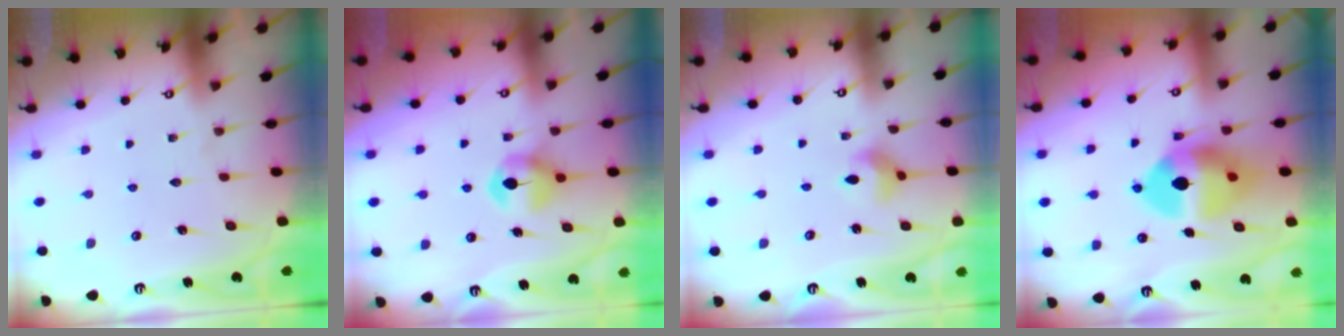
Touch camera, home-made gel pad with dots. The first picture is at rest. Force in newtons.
{"total": 7.3, "press": 7.3, "slide": 0.4}
{"total": 5.8, "press": 5.7, "slide": 0.6}
{"total": 14.1, "press": 14.0, "slide": 1.9}